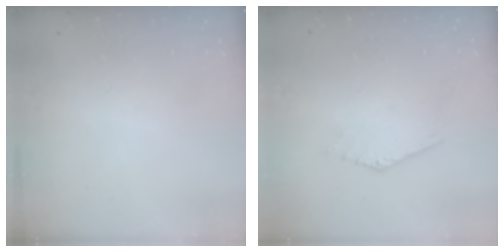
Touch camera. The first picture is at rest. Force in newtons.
{"total": 1.1, "press": 1.0, "slide": 0.4}